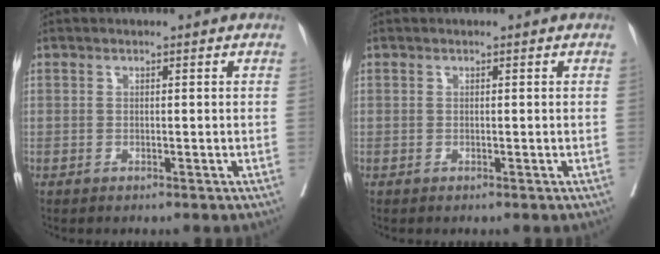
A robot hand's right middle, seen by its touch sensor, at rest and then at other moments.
{"total": 0.0}